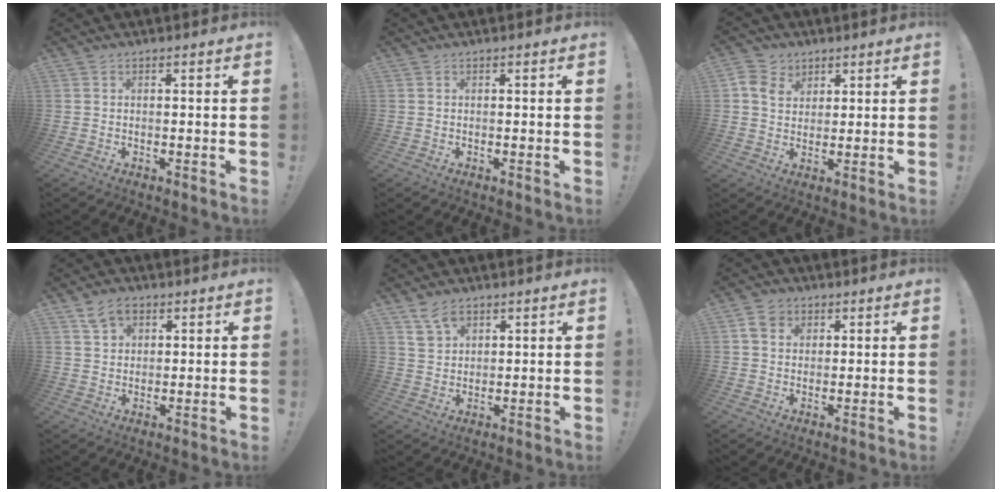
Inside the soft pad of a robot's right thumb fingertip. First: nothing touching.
{"total": 0.0}
{"total": 7.0, "force": [3.5, 5.5, 2.5], "torque": [-0.040, -0.014, 0.068]}
{"total": 5.4, "force": [3.5, 3.7, 1.9], "torque": [-0.031, -0.009, 0.066]}
{"total": 5.4, "force": [3.9, 3.3, 2.0], "torque": [-0.033, -0.015, 0.074]}
{"total": 5.8, "force": [2.4, 4.6, 2.6], "torque": [-0.041, 0.000, 0.046]}